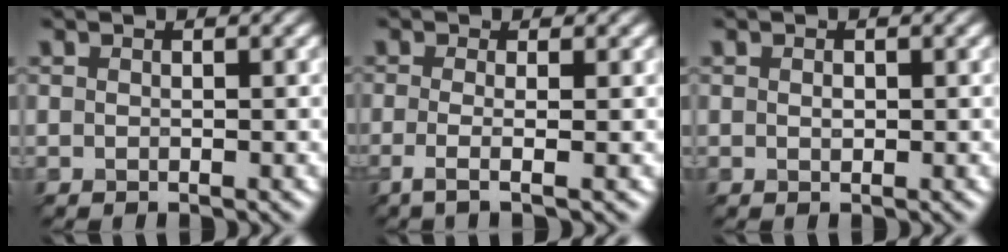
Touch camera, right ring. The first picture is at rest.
{"total": 1.7, "force": [-1.2, -0.4, 1.2], "torque": [-0.054, -0.012, -0.006]}
{"total": 1.3, "force": [-0.4, -1.0, -0.8], "torque": [-0.015, -0.006, 0.017]}